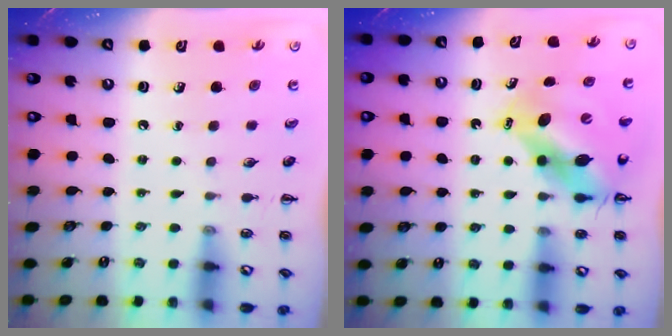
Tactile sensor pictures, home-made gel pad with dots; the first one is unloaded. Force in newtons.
{"total": 10.6, "press": 10.2, "slide": 3.0}